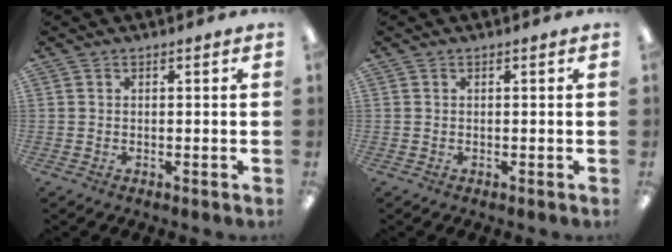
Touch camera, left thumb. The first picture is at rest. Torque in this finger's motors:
{"motor_torque": [-0.02, 0.02, 0.02, -0.01, 0.00]}